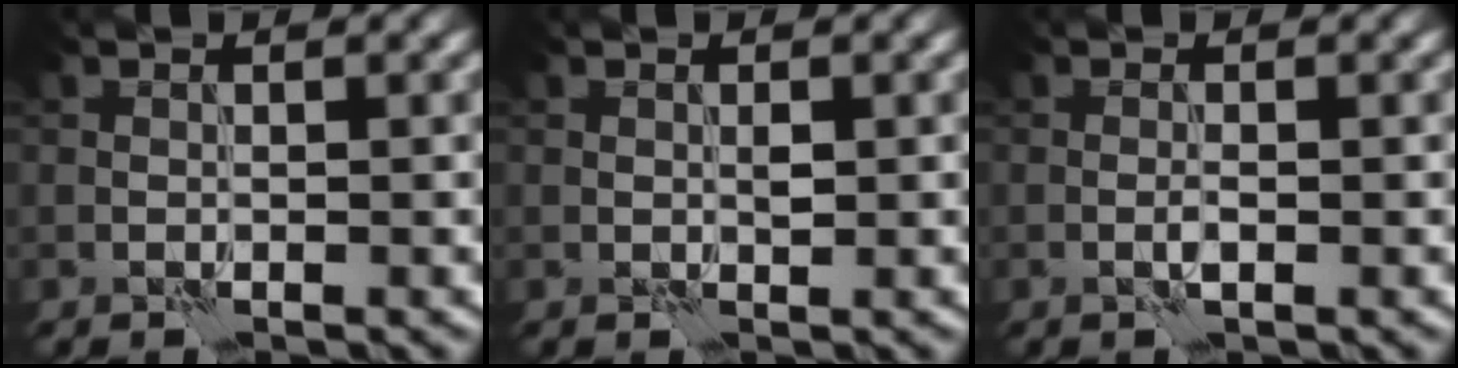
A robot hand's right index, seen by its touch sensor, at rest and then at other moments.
{"total": 0.6, "force": [0.4, 0.3, 0.4], "torque": [-0.008, -0.002, 0.005]}
{"total": 0.7, "force": [-0.1, 0.1, 0.7], "torque": [-0.015, 0.001, -0.005]}